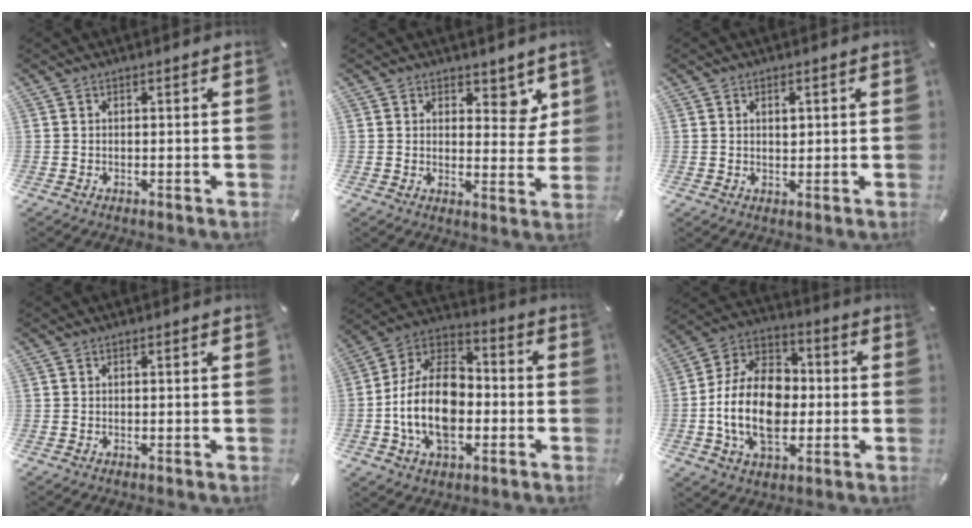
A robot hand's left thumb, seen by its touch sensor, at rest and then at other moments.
{"total": 6.6, "force": [3.9, 4.3, 3.1], "torque": [-0.020, -0.024, 0.063]}
{"total": 2.1, "force": [0.7, 1.3, 1.5], "torque": [-0.015, -0.003, 0.008]}
{"total": 0.0}
{"total": 18.1, "force": [-4.4, 12.2, 12.7], "torque": [-0.274, 0.020, -0.084]}
{"total": 17.8, "force": [-3.0, 12.6, 12.2], "torque": [-0.264, 0.016, -0.060]}